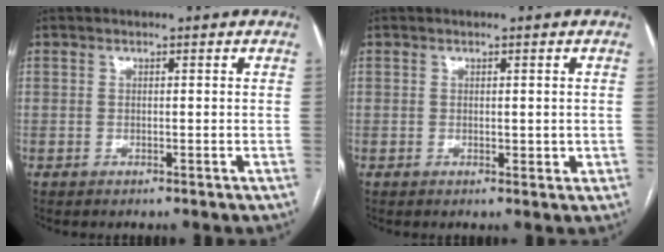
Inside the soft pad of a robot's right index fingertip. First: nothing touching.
{"total": 1.5, "force": [0.0, 0.8, 1.3], "torque": [-0.016, -0.003, 0.002]}